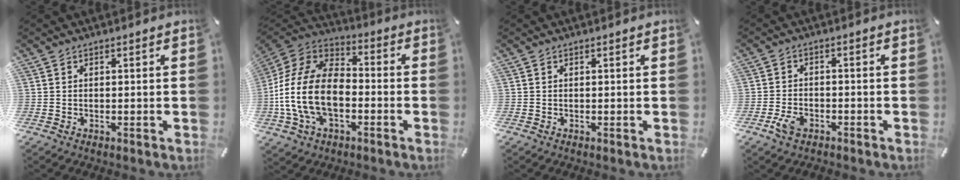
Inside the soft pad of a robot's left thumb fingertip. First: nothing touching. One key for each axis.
{"total": 17.7, "fx": -5.1, "fy": 11.7, "fz": 12.3, "tx": -0.257, "ty": 0.037, "tz": -0.090}
{"total": 0.0}
{"total": 4.2, "fx": -2.5, "fy": 2.4, "fz": 2.4, "tx": -0.059, "ty": 0.005, "tz": -0.049}